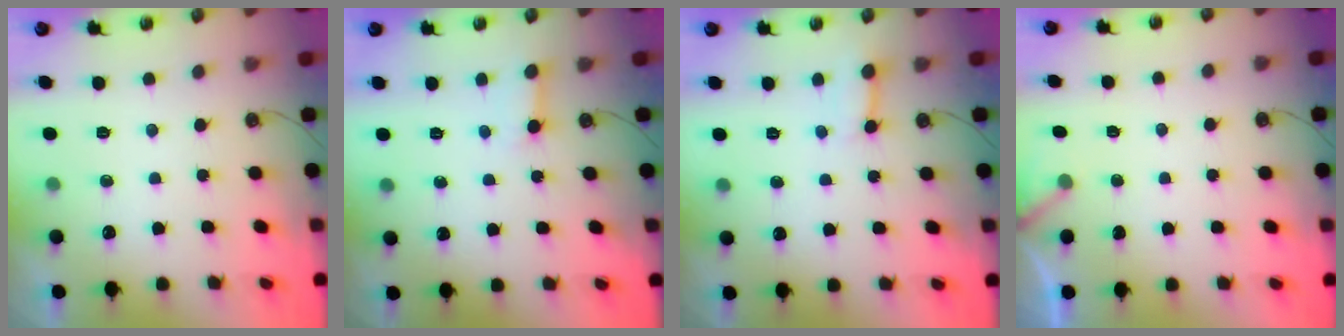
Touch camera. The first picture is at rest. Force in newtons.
{"total": 3.3, "press": 3.3, "slide": 0.4}
{"total": 4.1, "press": 4.1, "slide": 0.3}
{"total": 2.3, "press": 2.3, "slide": 0.1}